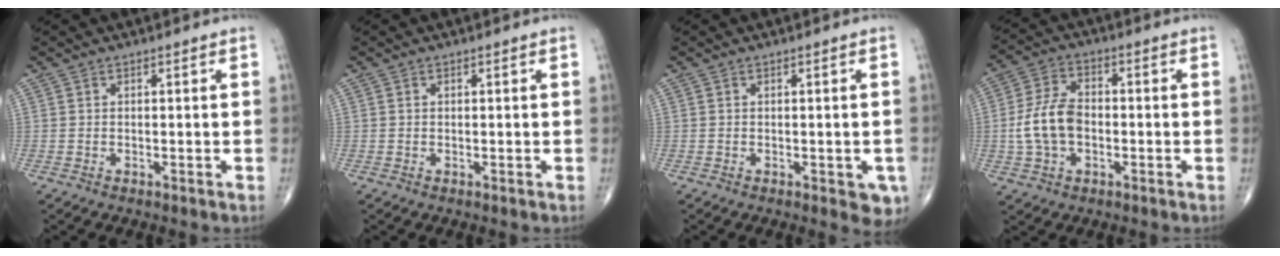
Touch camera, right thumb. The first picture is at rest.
{"total": 0.0}
{"total": 3.9, "force": [-1.3, 1.7, 3.2], "torque": [-0.013, -0.003, -0.014]}
{"total": 9.5, "force": [-1.3, 6.1, 7.2], "torque": [-0.138, 0.021, -0.028]}